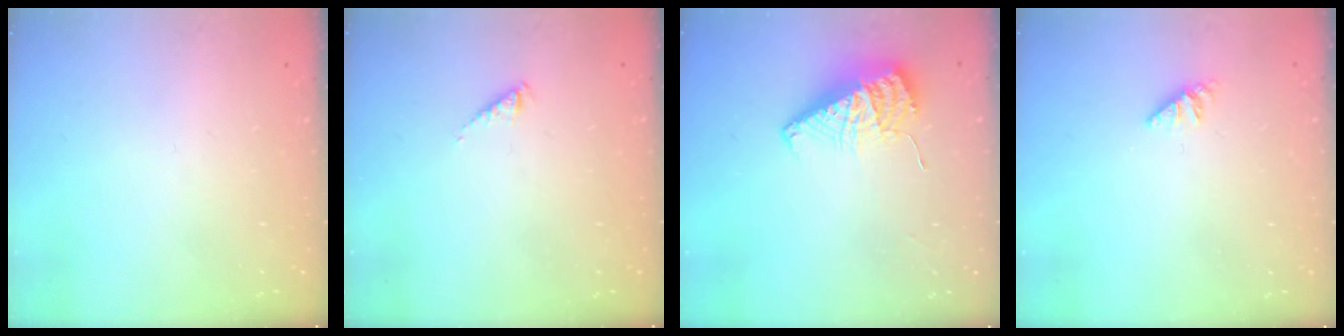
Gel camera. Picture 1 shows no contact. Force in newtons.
{"total": 2.3, "press": 2.3, "slide": 0.4}
{"total": 10.8, "press": 10.7, "slide": 1.0}
{"total": 0.6, "press": 0.6, "slide": 0.2}